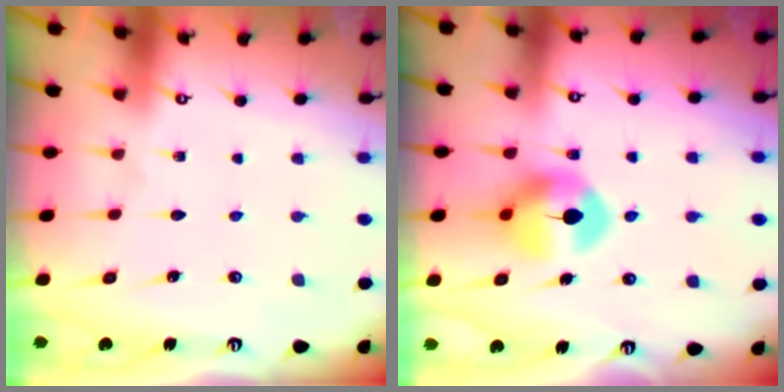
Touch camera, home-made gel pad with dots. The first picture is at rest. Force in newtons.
{"total": 8.8, "press": 8.8, "slide": 0.2}